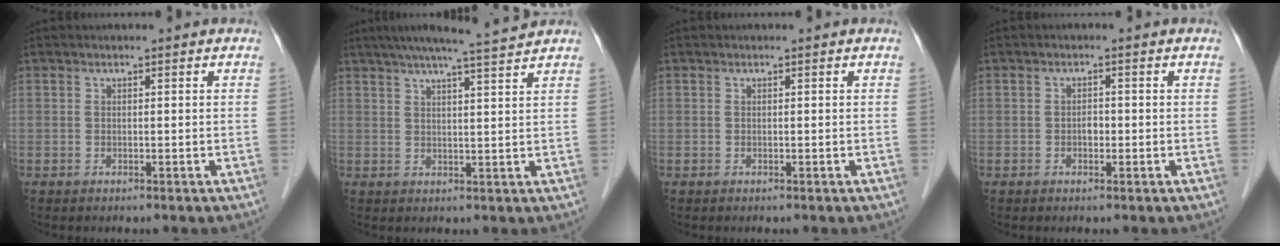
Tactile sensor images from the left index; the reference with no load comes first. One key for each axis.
{"total": 8.6, "fx": 7.5, "fy": -1.3, "fz": 4.0, "tx": -0.064, "ty": 0.004, "tz": 0.102}
{"total": 0.0}
{"total": 1.4, "fx": -0.7, "fy": 0.8, "fz": 0.9, "tx": -0.012, "ty": 0.000, "tz": -0.015}